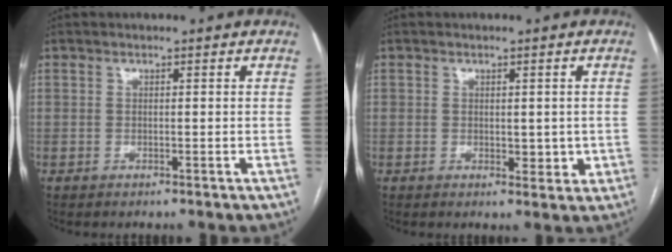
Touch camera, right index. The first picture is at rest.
{"total": 1.8, "force": [0.0, 1.4, 1.2], "torque": [-0.015, 0.003, 0.004]}